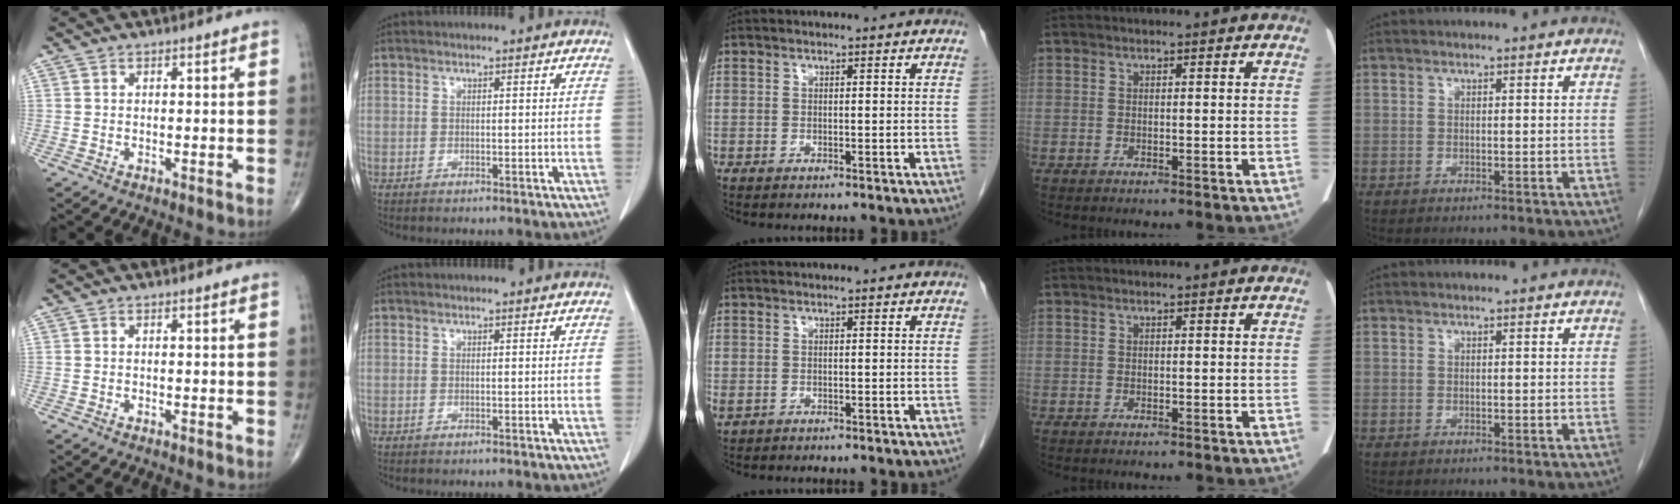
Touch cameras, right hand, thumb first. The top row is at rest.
{"middle": {"total": 0.7, "force": [-0.1, 0.6, 0.4], "torque": [-0.011, 0.001, 0.004]}}